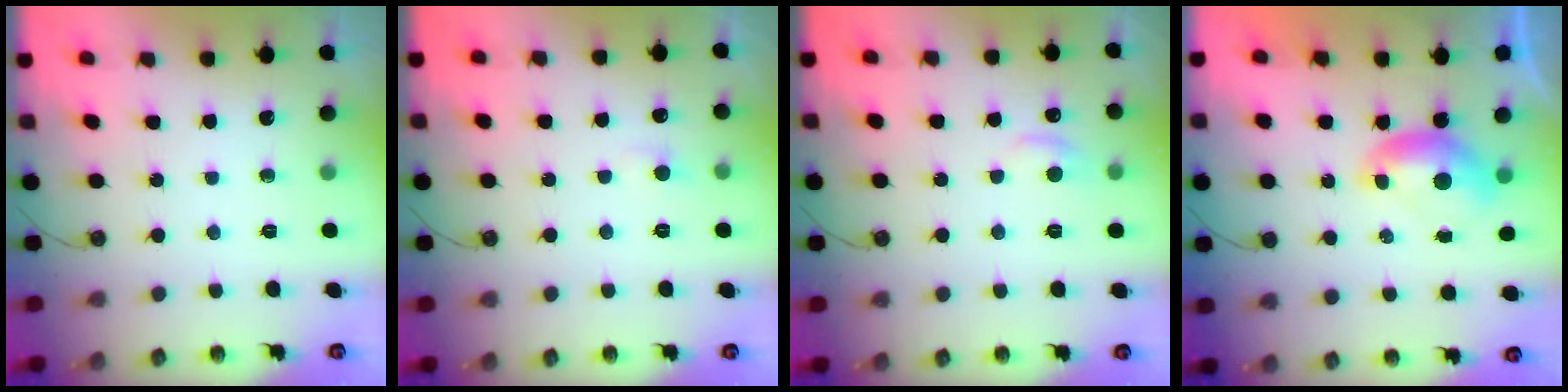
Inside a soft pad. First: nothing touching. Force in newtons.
{"total": 0.8, "press": 0.4, "slide": 0.7}
{"total": 1.1, "press": 0.6, "slide": 0.9}
{"total": 0.0}